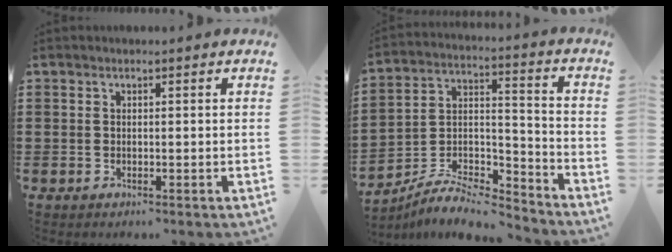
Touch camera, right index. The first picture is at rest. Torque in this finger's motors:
{"motor_torque": [0.63, -0.51, 0.00, -0.02]}